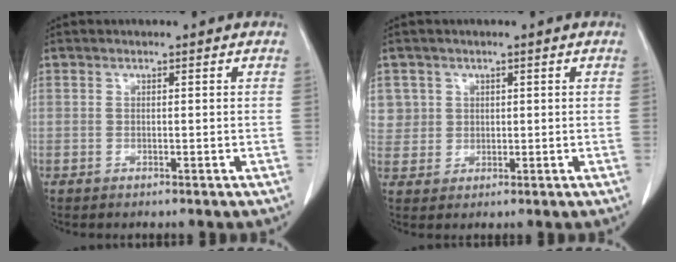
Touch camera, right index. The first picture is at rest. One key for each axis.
{"total": 4.3, "fx": 1.7, "fy": 4.0, "fz": -0.1, "tx": 0.018, "ty": 0.005, "tz": 0.034}